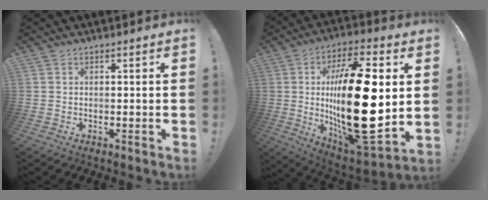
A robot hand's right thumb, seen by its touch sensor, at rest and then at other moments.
{"total": 31.5, "force": [2.1, 12.4, 28.9], "torque": [-0.518, -0.023, 0.037]}